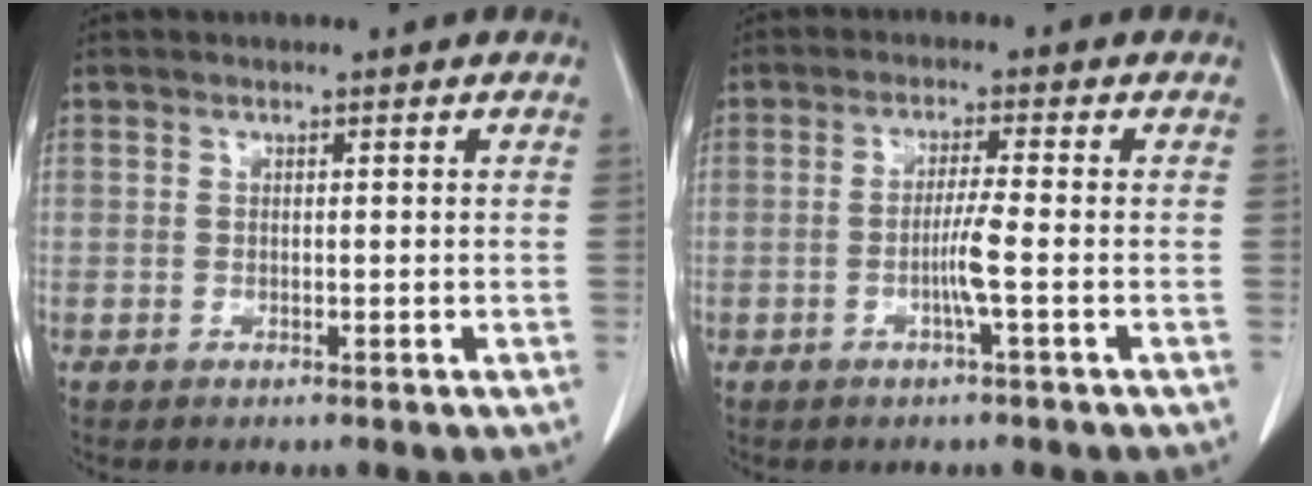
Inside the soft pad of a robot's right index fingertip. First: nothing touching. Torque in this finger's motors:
{"motor_torque": [0.03, 0.05, 0.04, 0.06]}